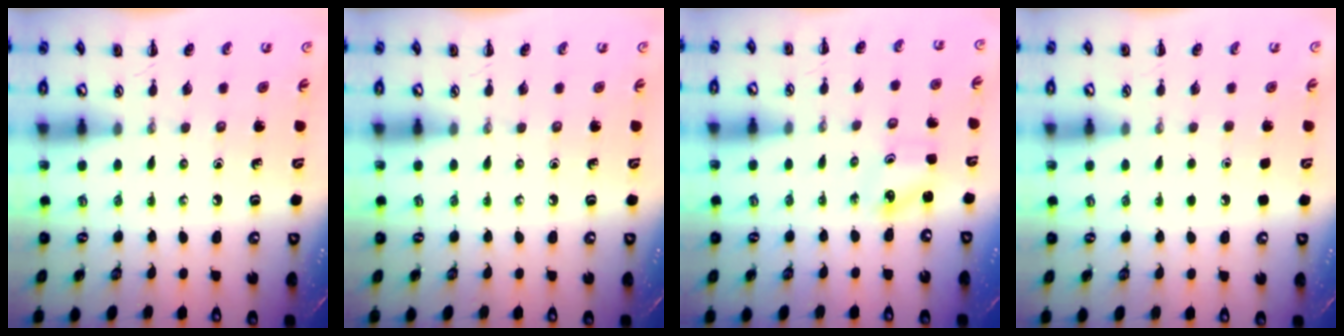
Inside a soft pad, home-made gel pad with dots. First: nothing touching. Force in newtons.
{"total": 0.0}
{"total": 2.9, "press": 2.9, "slide": 0.6}
{"total": 1.7, "press": 1.7, "slide": 0.1}